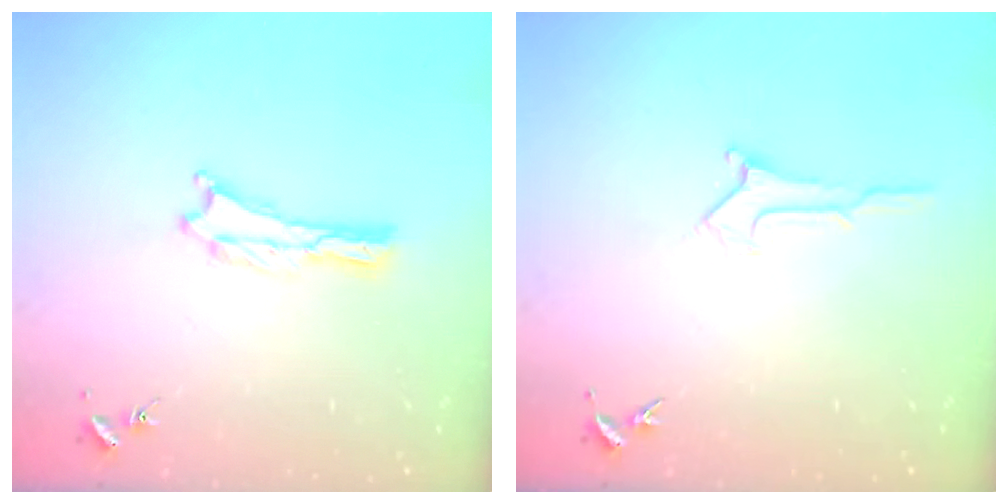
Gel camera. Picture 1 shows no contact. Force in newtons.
{"total": 1.0, "press": 1.0, "slide": 0.0}